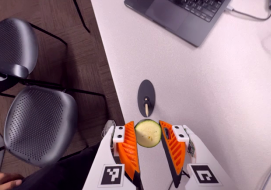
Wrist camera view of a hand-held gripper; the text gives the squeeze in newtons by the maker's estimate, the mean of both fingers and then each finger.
{"total": 8.2, "left": 7.7, "right": 8.7}